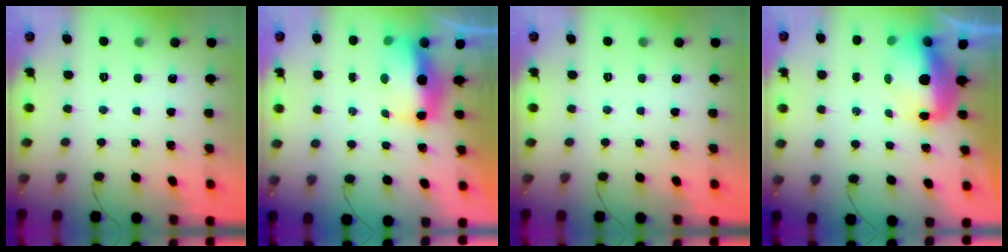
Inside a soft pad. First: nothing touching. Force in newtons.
{"total": 9.2, "press": 9.1, "slide": 1.1}
{"total": 0.0}
{"total": 11.0, "press": 10.7, "slide": 2.5}